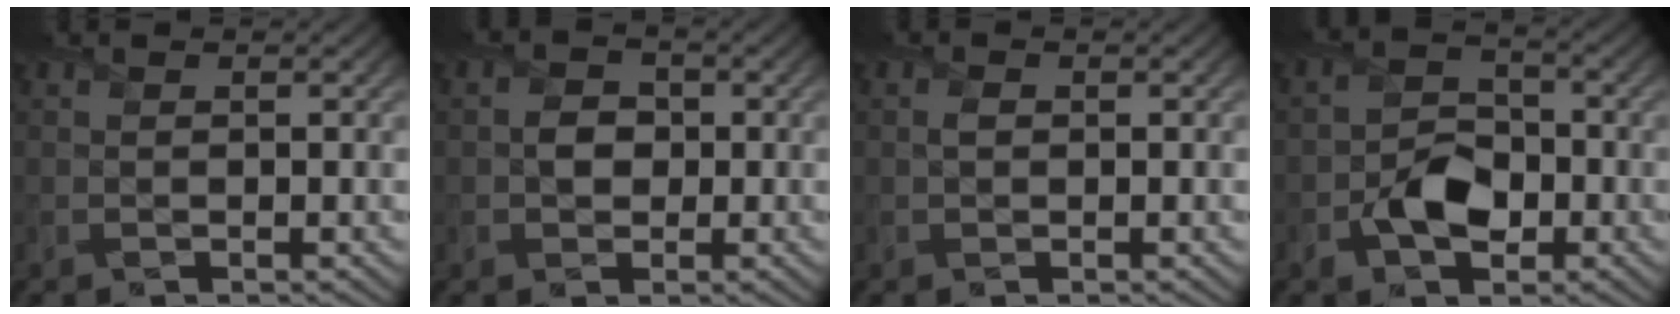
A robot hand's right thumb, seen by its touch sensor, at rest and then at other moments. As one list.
[{"total": 2.3, "force": [-0.4, 2.0, 1.0], "torque": [-0.014, -0.003, -0.014]}, {"total": 0.7, "force": [0.0, 0.6, 0.4], "torque": [-0.009, 0.000, -0.003]}, {"total": 5.3, "force": [-2.0, 3.7, 3.3], "torque": [-0.056, -0.001, -0.041]}]